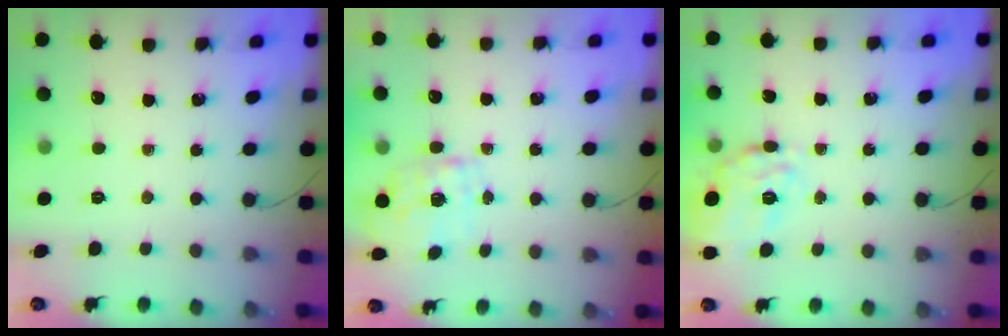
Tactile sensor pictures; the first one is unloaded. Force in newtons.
{"total": 2.3, "press": 2.3, "slide": 0.3}
{"total": 12.3, "press": 12.1, "slide": 1.8}